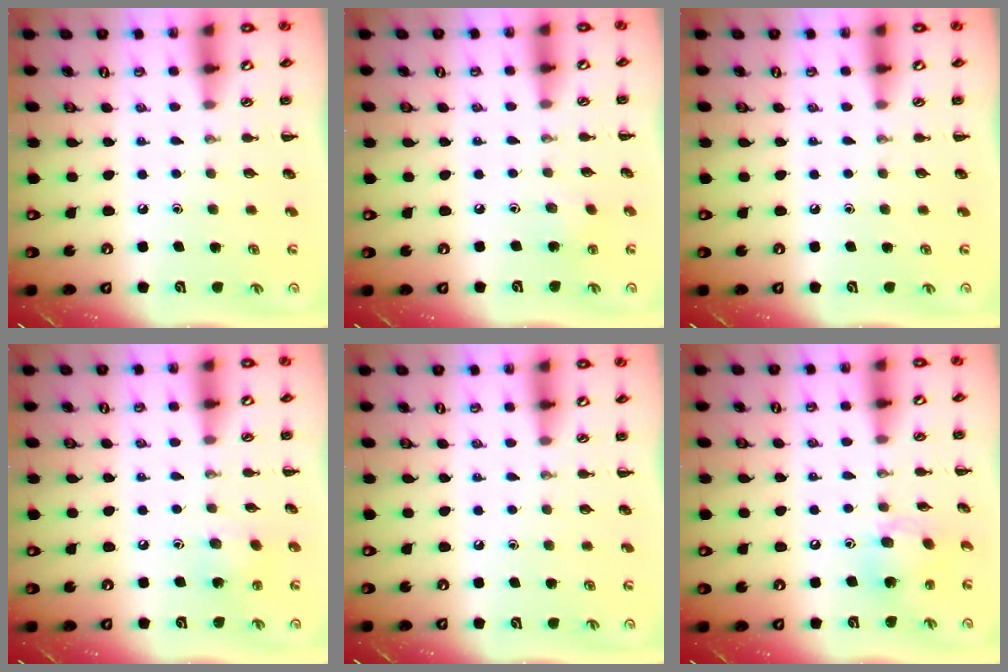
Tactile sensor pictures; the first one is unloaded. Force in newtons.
{"total": 2.4, "press": 2.4, "slide": 0.4}
{"total": 0.0}
{"total": 4.3, "press": 4.1, "slide": 1.2}
{"total": 0.0}
{"total": 11.1, "press": 10.7, "slide": 2.6}